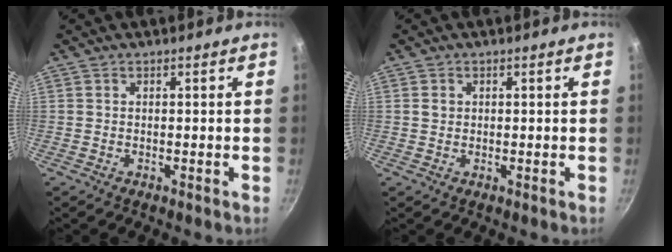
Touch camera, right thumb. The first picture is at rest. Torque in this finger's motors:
{"motor_torque": [0.44, 0.72, 0.15, -0.05, 0.02]}